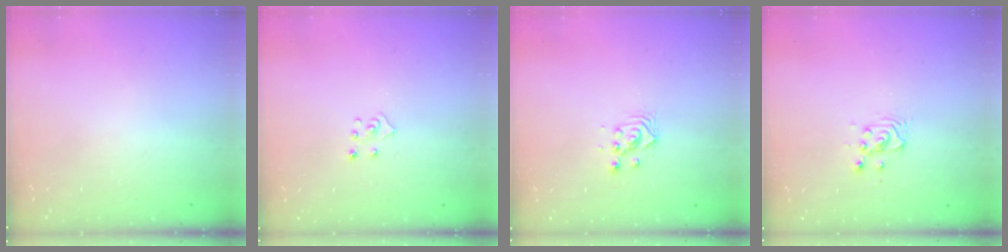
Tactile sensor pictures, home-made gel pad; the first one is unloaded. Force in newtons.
{"total": 2.7, "press": 2.7, "slide": 0.2}
{"total": 3.0, "press": 3.0, "slide": 0.1}
{"total": 3.1, "press": 3.1, "slide": 0.2}